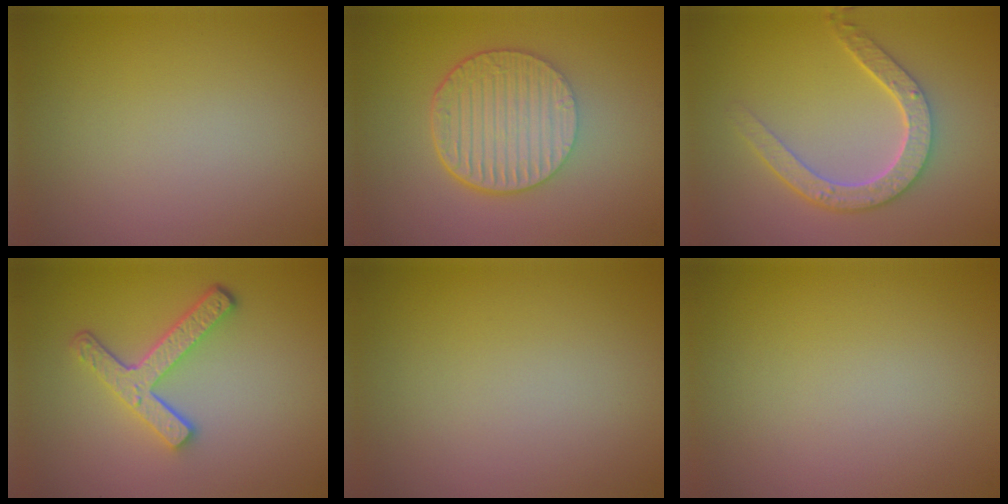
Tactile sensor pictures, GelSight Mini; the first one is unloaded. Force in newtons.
{"total": 6.7, "press": 4.5, "slide": 5.0}
{"total": 4.6, "press": 3.5, "slide": 2.9}
{"total": 4.2, "press": 3.3, "slide": 2.7}
{"total": 0.0}
{"total": 0.0}